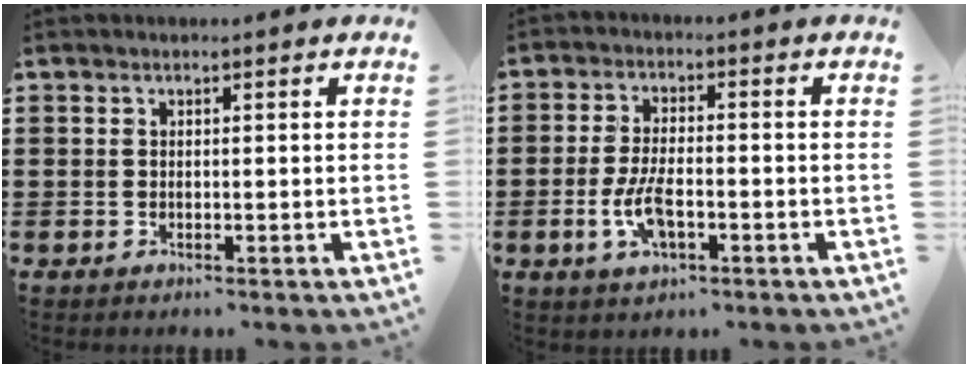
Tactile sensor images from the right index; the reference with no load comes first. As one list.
[{"total": 6.0, "force": [-1.9, 2.5, 5.1], "torque": [-0.120, -0.004, -0.041]}]